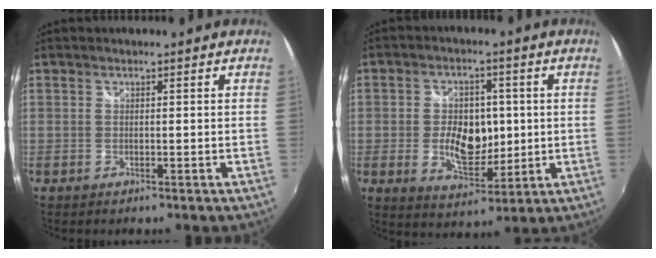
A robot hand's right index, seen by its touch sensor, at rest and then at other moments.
{"total": 9.9, "force": [-0.5, 6.2, 7.7], "torque": [-0.144, -0.001, -0.003]}